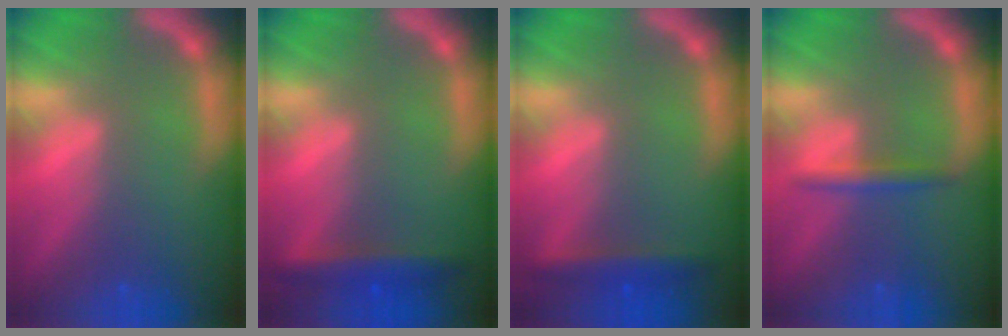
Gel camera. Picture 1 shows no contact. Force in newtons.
{"total": 3.5}
{"total": 3.0}
{"total": 1.9}